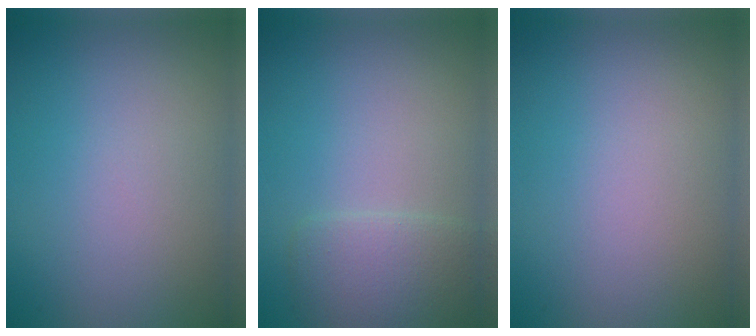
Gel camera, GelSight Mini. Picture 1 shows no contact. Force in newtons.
{"total": 3.0, "press": 3.0, "slide": 0.1}
{"total": 0.0}